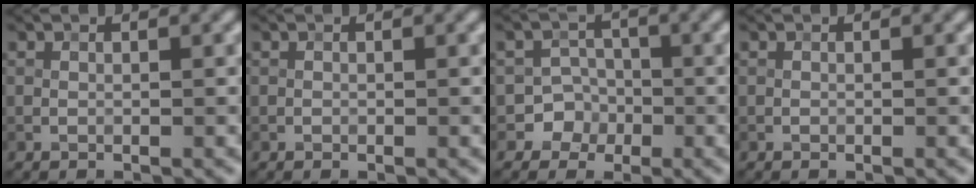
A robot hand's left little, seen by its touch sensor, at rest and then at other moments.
{"total": 0.0}
{"total": 3.5, "force": [-1.6, 3.1, 0.1], "torque": [0.034, 0.006, -0.040]}
{"total": 0.0}